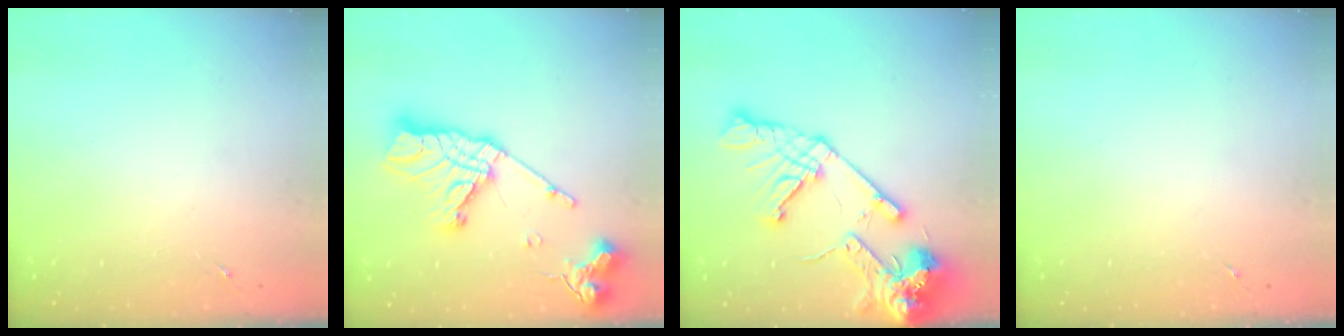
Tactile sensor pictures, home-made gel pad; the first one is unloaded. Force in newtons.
{"total": 20.7, "press": 20.6, "slide": 1.9}
{"total": 20.8, "press": 20.7, "slide": 2.5}
{"total": 0.0}